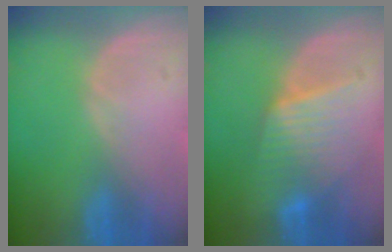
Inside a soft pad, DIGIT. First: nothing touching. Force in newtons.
{"total": 6.5, "press": 6.4, "slide": 1.0}